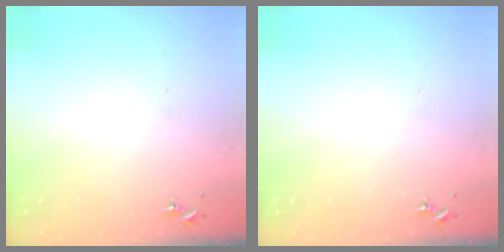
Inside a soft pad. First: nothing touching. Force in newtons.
{"total": 0.0}